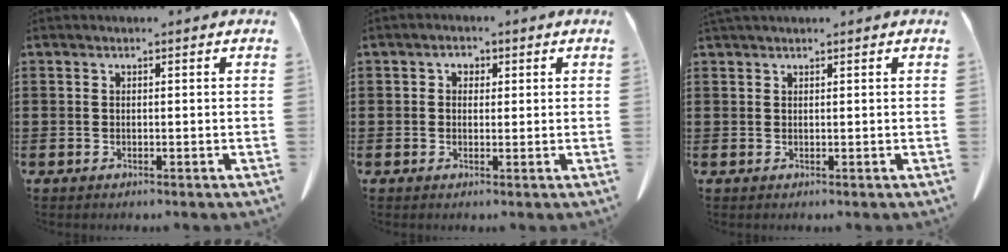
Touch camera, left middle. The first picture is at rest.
{"total": 1.5, "force": [0.3, 1.2, 0.9], "torque": [-0.020, 0.007, 0.004]}
{"total": 0.7, "force": [0.7, 0.0, 0.2], "torque": [-0.005, -0.001, 0.014]}